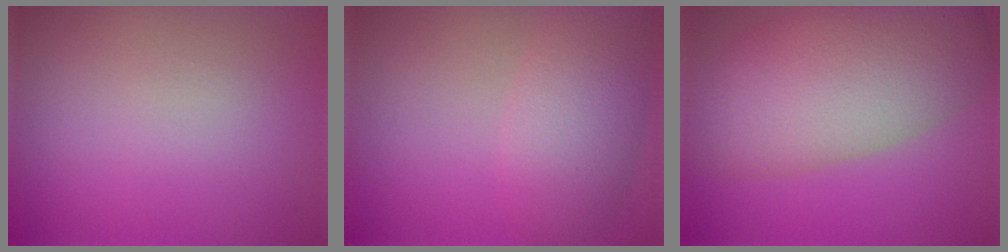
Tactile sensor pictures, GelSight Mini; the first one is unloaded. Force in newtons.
{"total": 5.0, "press": 5.0, "slide": 0.4}
{"total": 10.9, "press": 10.9, "slide": 0.5}